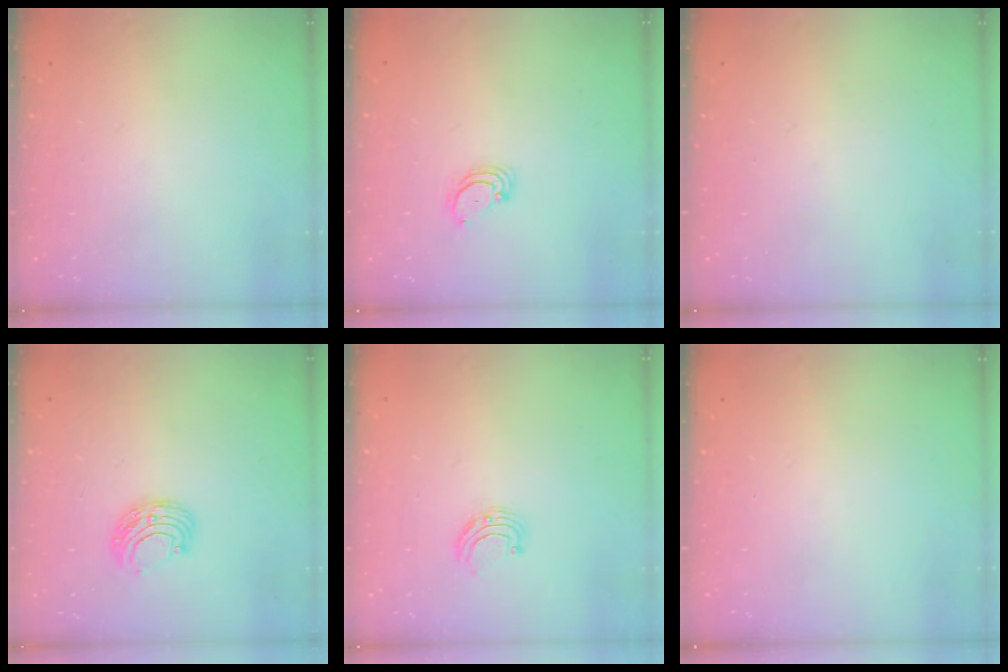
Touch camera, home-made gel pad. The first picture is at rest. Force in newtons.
{"total": 2.8, "press": 2.8, "slide": 0.3}
{"total": 0.0}
{"total": 7.6, "press": 7.5, "slide": 0.6}
{"total": 5.0, "press": 5.0, "slide": 0.5}
{"total": 0.0}